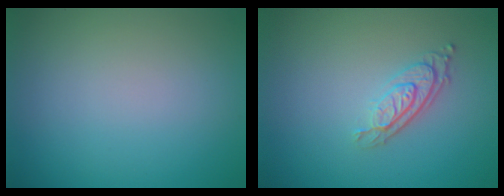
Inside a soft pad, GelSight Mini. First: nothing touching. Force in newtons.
{"total": 3.0, "press": 2.2, "slide": 2.0}